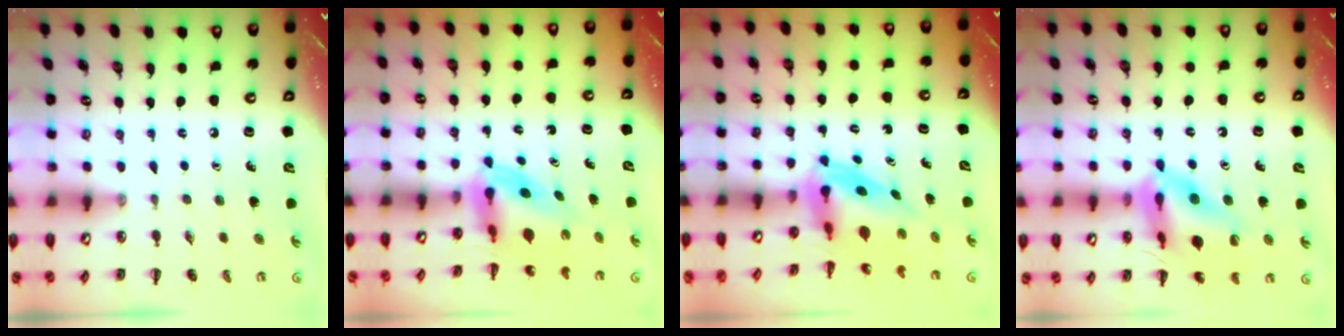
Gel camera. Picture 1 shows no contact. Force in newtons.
{"total": 5.7, "press": 5.7, "slide": 0.8}
{"total": 4.7, "press": 4.5, "slide": 1.3}
{"total": 16.9, "press": 16.6, "slide": 3.3}